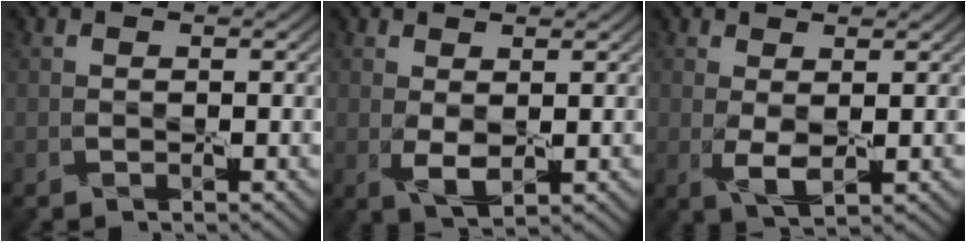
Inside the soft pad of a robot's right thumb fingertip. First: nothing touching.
{"total": 2.7, "force": [0.4, 1.3, 2.3], "torque": [-0.054, -0.007, 0.014]}
{"total": 2.8, "force": [0.4, 1.1, 2.5], "torque": [-0.061, -0.006, 0.012]}